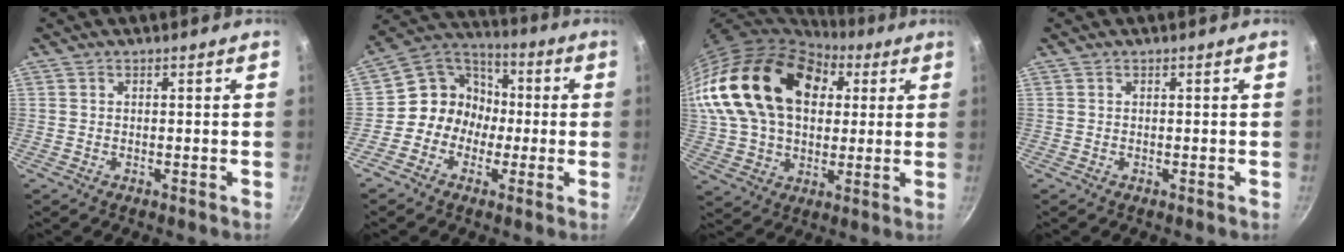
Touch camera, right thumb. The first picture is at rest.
{"total": 11.0, "force": [-1.4, 9.9, 4.5], "torque": [-0.028, 0.043, -0.045]}
{"total": 26.4, "force": [7.5, 17.7, 18.1], "torque": [-0.313, 0.014, 0.129]}
{"total": 0.0}